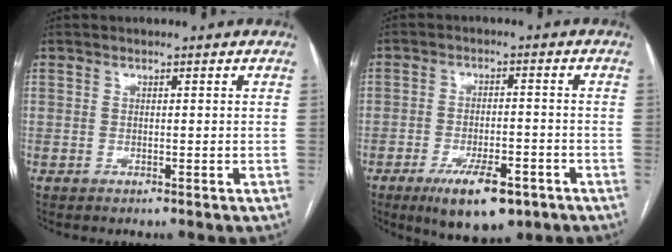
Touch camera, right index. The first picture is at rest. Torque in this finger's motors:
{"motor_torque": [0.02, -0.10, 0.03, -0.03]}